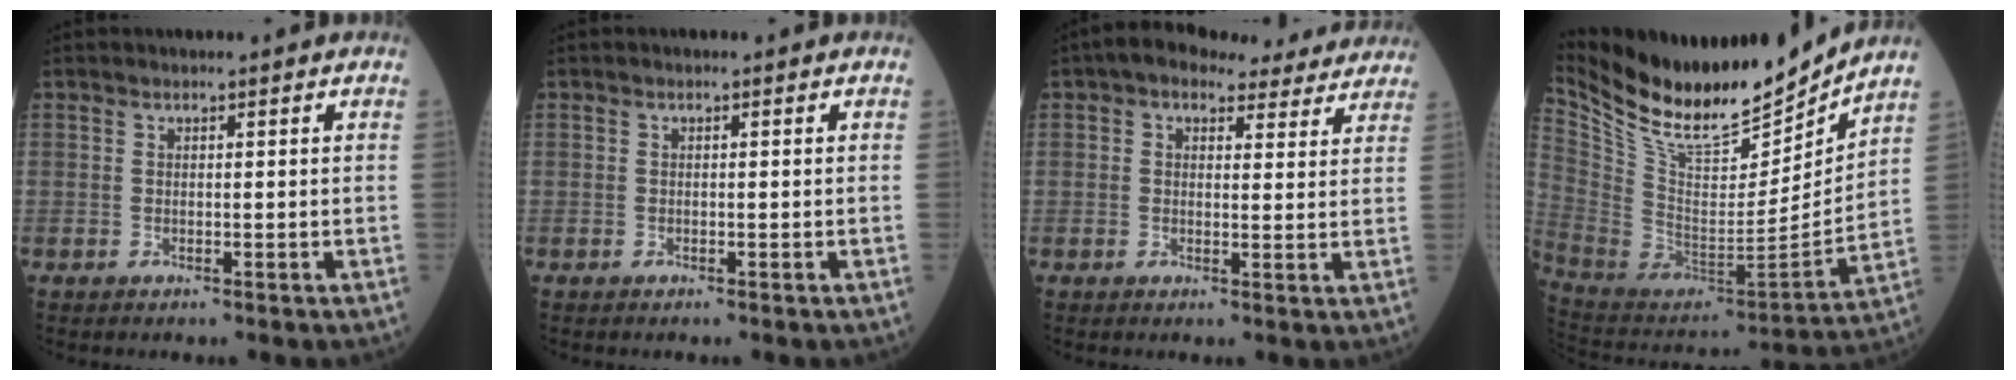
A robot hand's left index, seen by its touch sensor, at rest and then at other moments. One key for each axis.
{"total": 0.0}
{"total": 11.2, "fx": 9.4, "fy": 4.6, "fz": 4.0, "tx": -0.031, "ty": 0.031, "tz": 0.100}
{"total": 22.8, "fx": 20.0, "fy": 4.7, "fz": 9.8, "tx": -0.188, "ty": -0.034, "tz": 0.344}